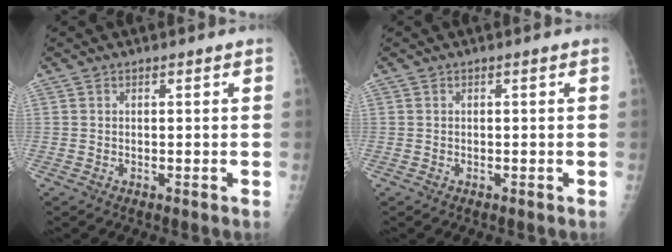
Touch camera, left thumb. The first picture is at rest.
{"total": 0.0}